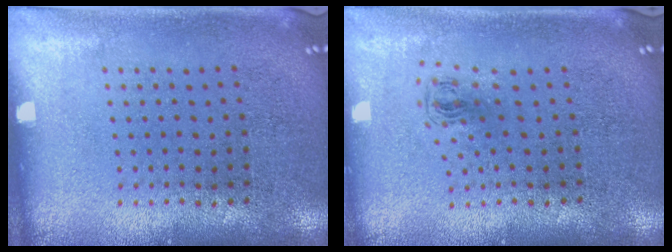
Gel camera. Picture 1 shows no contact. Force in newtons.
{"total": 0.7, "press": 0.4, "slide": 0.6}